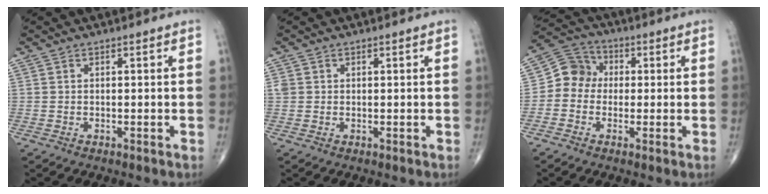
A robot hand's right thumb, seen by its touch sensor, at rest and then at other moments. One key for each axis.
{"total": 1.1, "fx": 0.3, "fy": 1.0, "fz": 0.4, "tx": -0.004, "ty": 0.006, "tz": 0.007}
{"total": 6.9, "fx": -0.3, "fy": 6.1, "fz": 3.1, "tx": -0.031, "ty": 0.026, "tz": -0.024}